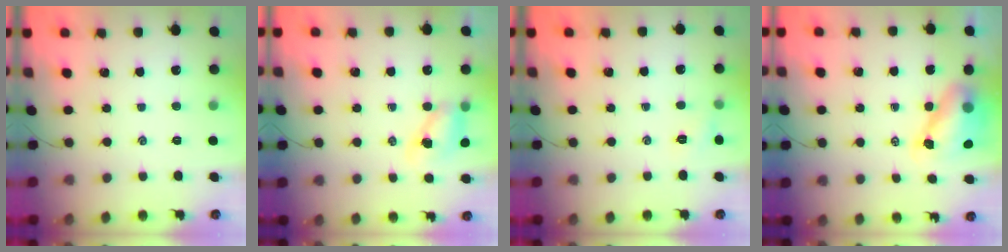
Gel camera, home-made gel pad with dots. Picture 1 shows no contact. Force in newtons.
{"total": 6.9, "press": 6.9, "slide": 0.8}
{"total": 5.6, "press": 5.3, "slide": 1.6}
{"total": 8.2, "press": 8.0, "slide": 1.5}